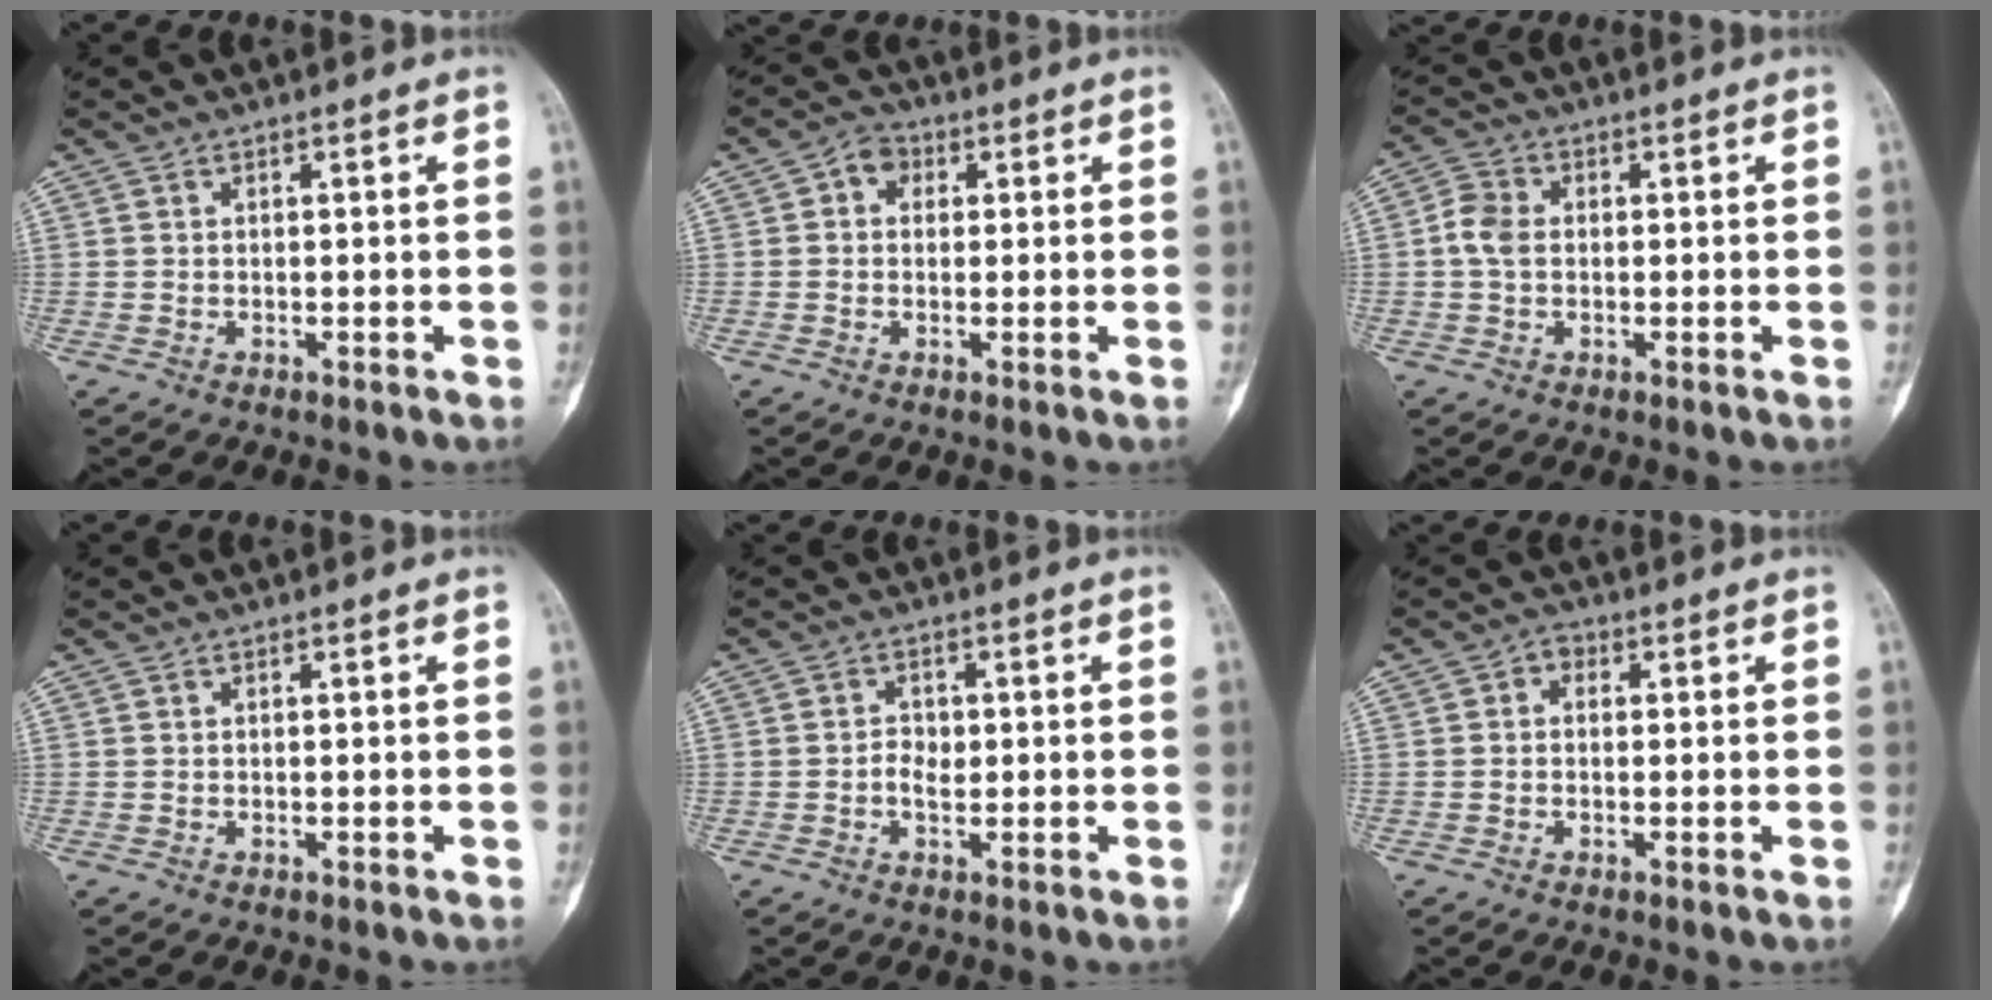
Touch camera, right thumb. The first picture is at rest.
{"total": 3.9, "force": [0.8, 3.3, 2.0], "torque": [-0.010, 0.009, 0.005]}
{"total": 4.3, "force": [-0.1, 3.2, 2.9], "torque": [-0.061, 0.011, -0.009]}
{"total": 0.0}
{"total": 2.4, "force": [-0.3, 1.7, 1.7], "torque": [-0.020, 0.005, -0.008]}
{"total": 2.1, "force": [0.2, 1.7, 1.2], "torque": [-0.003, 0.007, -0.006]}